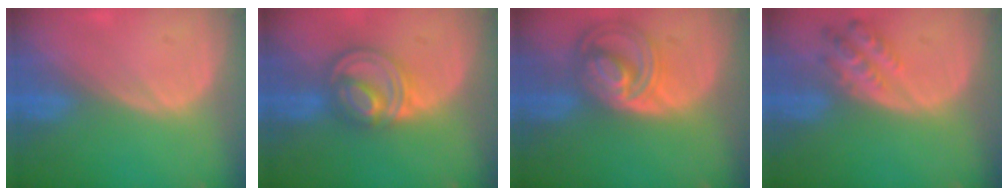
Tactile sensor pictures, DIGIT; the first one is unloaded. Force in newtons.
{"total": 7.7, "press": 6.7, "slide": 3.9}
{"total": 8.7, "press": 7.5, "slide": 4.3}
{"total": 5.3, "press": 5.0, "slide": 1.9}